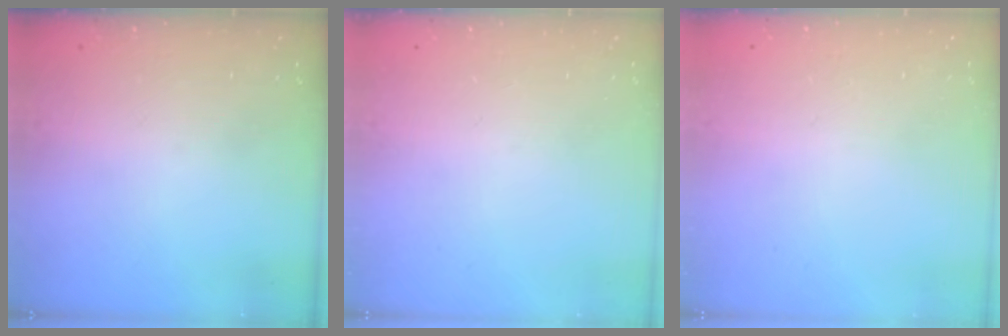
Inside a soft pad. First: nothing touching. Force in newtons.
{"total": 0.0}
{"total": 2.6, "press": 2.6, "slide": 0.2}